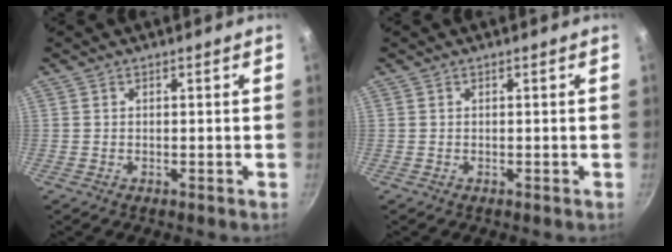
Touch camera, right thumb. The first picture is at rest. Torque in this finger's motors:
{"motor_torque": [0.12, -0.01, -0.11, 0.05, 0.01]}